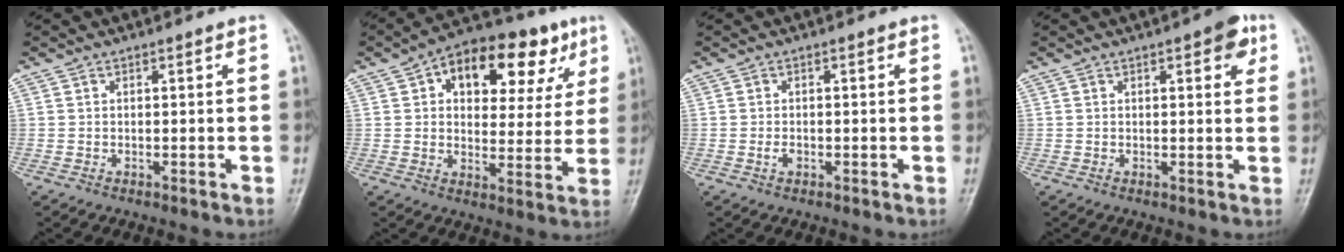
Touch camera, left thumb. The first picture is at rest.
{"total": 18.5, "force": [8.0, 10.5, 12.9], "torque": [-0.127, 0.005, 0.110]}
{"total": 1.4, "force": [-0.4, 0.9, 1.0], "torque": [-0.019, 0.002, -0.008]}
{"total": 4.4, "force": [2.0, 1.7, 3.5], "torque": [-0.031, -0.003, 0.018]}